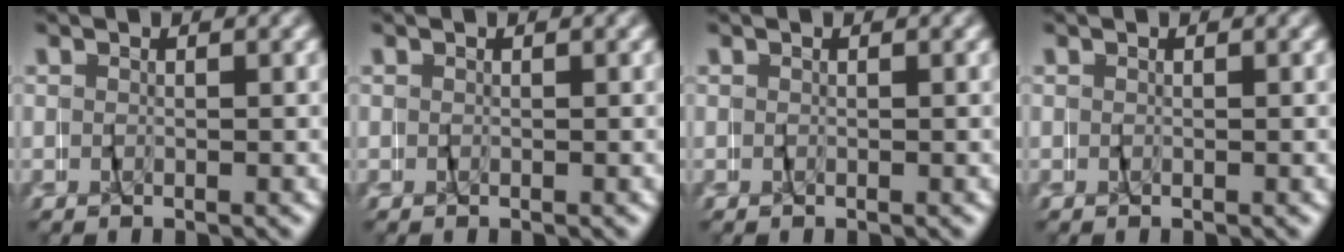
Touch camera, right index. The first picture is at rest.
{"total": 0.0}
{"total": 0.0}
{"total": 0.0}